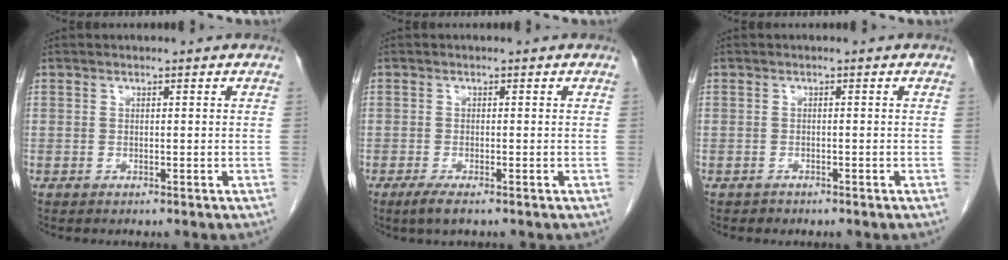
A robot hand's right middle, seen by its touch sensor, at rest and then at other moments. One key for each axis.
{"total": 2.3, "fx": -1.5, "fy": 0.4, "fz": 1.8, "tx": -0.040, "ty": -0.007, "tz": -0.028}
{"total": 0.6, "fx": -0.5, "fy": 0.4, "fz": 0.0, "tx": -0.007, "ty": 0.001, "tz": -0.008}